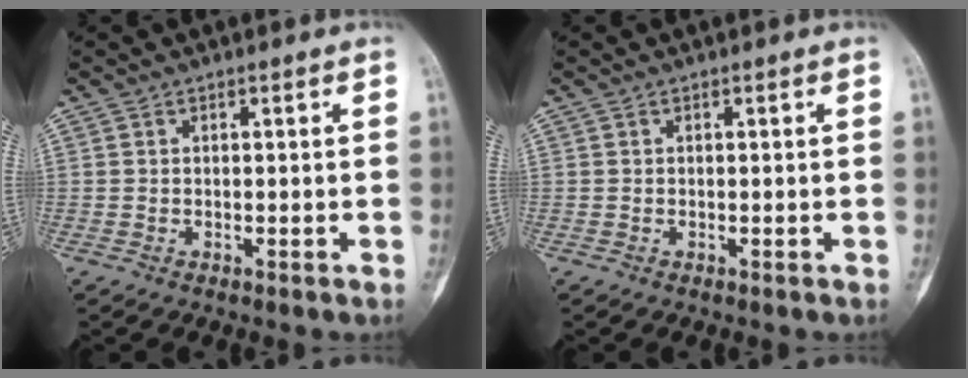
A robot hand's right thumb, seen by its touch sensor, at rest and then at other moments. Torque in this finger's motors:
{"motor_torque": [0.08, 0.03, 0.08, -0.08, 0.00]}